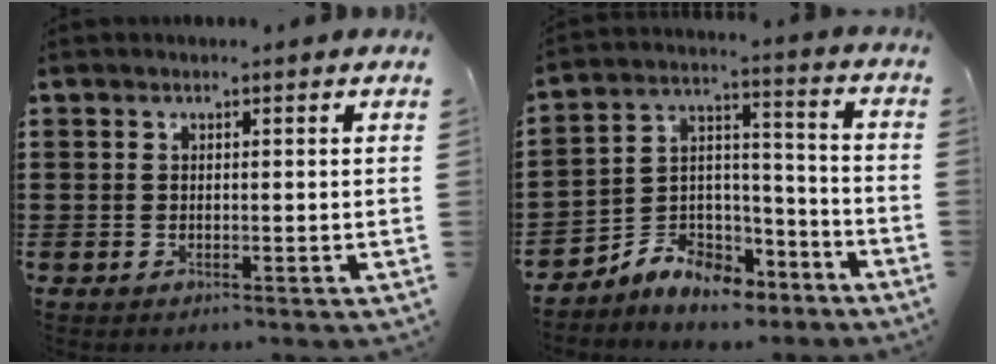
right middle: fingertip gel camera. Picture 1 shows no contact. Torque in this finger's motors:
{"motor_torque": [2.14, 0.00, 0.32, 0.10]}